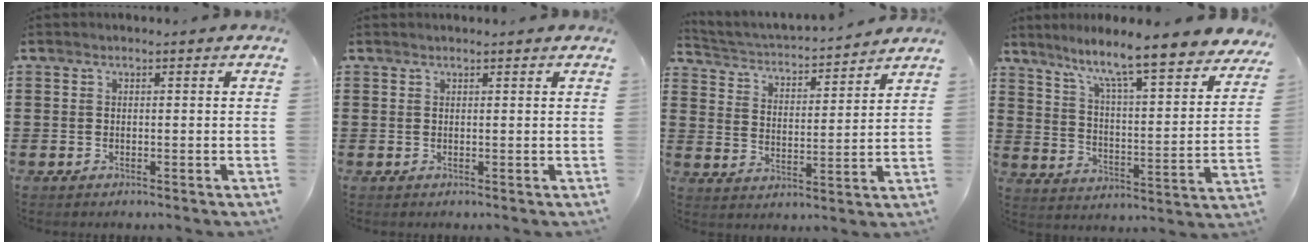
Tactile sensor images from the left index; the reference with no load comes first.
{"total": 0.6, "force": [0.6, 0.0, 0.2], "torque": [-0.005, -0.002, 0.012]}
{"total": 3.1, "force": [3.1, 0.3, 0.4], "torque": [-0.028, -0.030, 0.045]}
{"total": 7.9, "force": [6.7, -0.1, 4.0], "torque": [-0.092, -0.062, 0.102]}